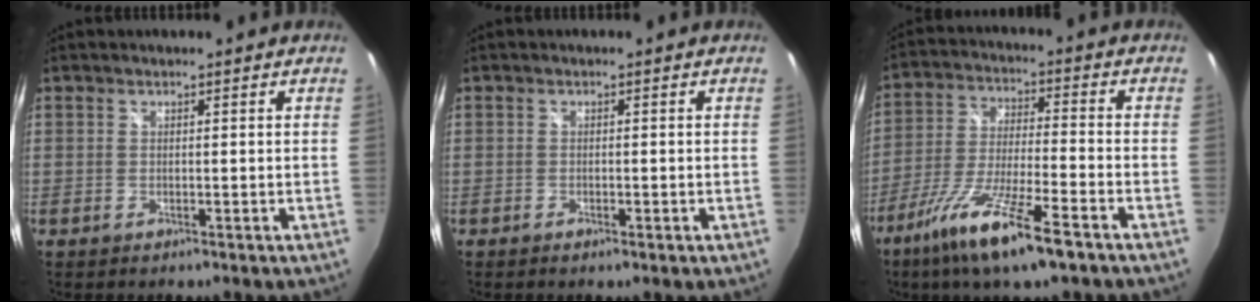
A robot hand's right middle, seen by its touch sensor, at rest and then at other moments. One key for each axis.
{"total": 1.1, "fx": -0.6, "fy": 0.3, "fz": 0.9, "tx": -0.013, "ty": -0.001, "tz": -0.011}
{"total": 14.5, "fx": -9.1, "fy": 1.7, "fz": 11.1, "tx": -0.228, "ty": -0.033, "tz": -0.169}